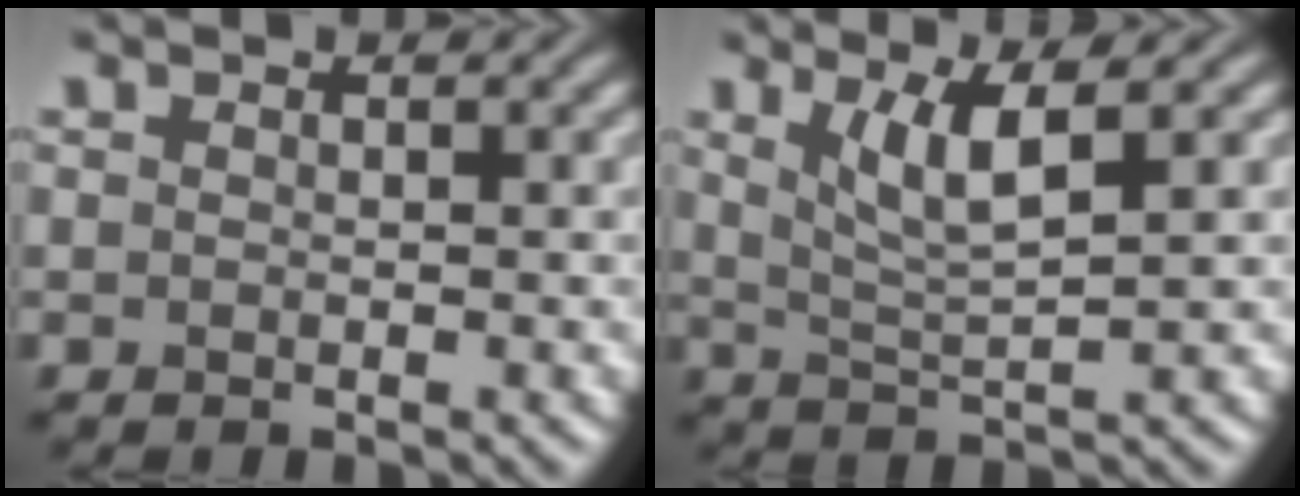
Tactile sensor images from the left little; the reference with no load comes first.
{"total": 3.9, "force": [1.6, 0.8, 3.4], "torque": [-0.069, -0.006, 0.037]}